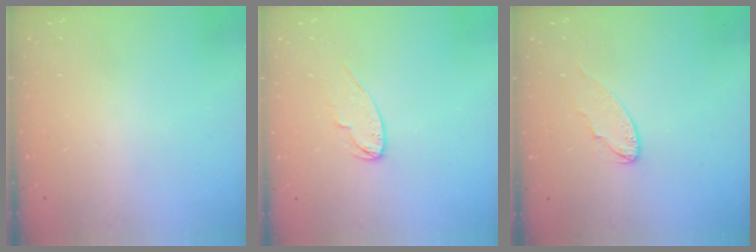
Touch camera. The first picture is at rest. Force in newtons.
{"total": 6.6, "press": 6.6, "slide": 0.6}
{"total": 6.4, "press": 6.4, "slide": 0.4}